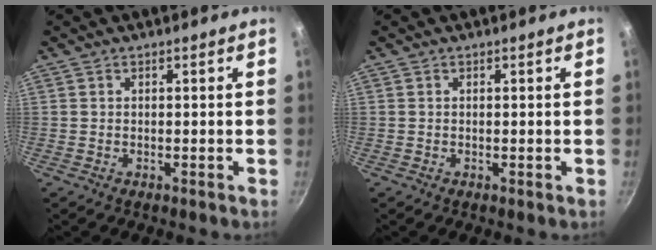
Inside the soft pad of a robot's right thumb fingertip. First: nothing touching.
{"total": 0.0}